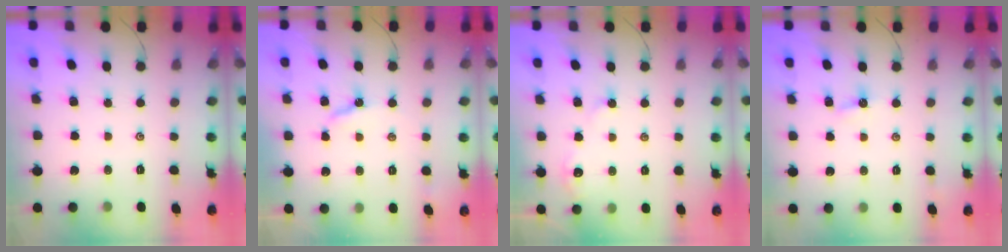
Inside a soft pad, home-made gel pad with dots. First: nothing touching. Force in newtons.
{"total": 4.5, "press": 4.5, "slide": 0.2}
{"total": 2.8, "press": 2.8, "slide": 0.4}
{"total": 3.9, "press": 3.9, "slide": 0.5}